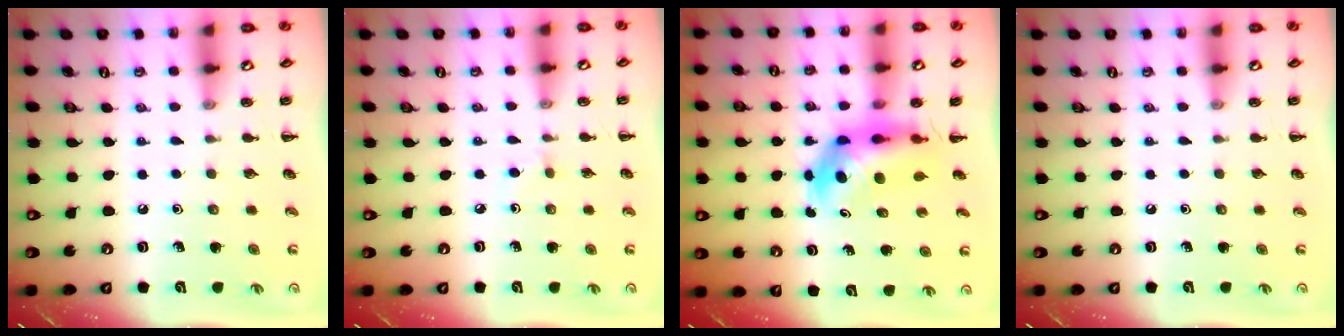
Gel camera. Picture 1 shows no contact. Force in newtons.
{"total": 2.7, "press": 2.5, "slide": 1.2}
{"total": 6.2, "press": 5.9, "slide": 1.7}
{"total": 0.0}